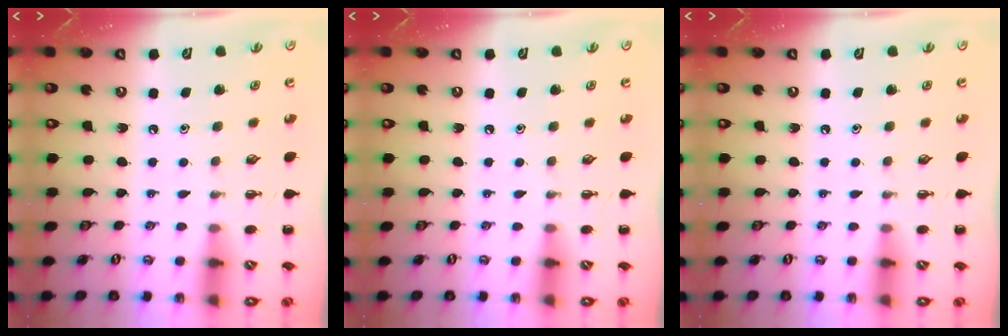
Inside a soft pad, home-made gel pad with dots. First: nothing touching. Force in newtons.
{"total": 0.0}
{"total": 0.0}